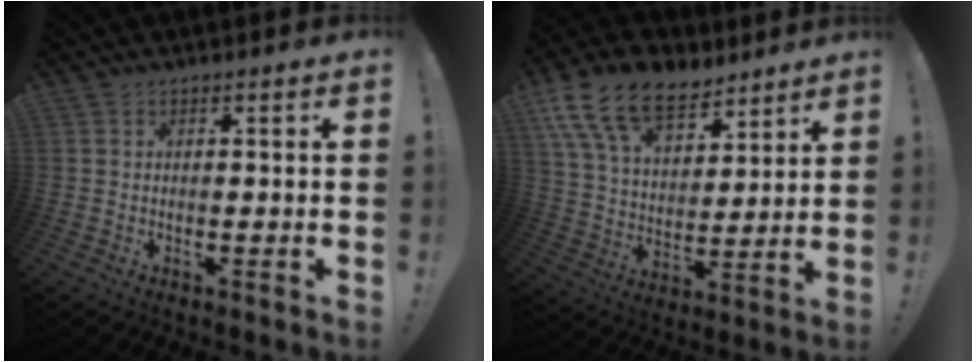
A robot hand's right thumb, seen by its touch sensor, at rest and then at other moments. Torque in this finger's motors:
{"motor_torque": [1.20, 2.17, 0.52, -0.02, 0.13]}